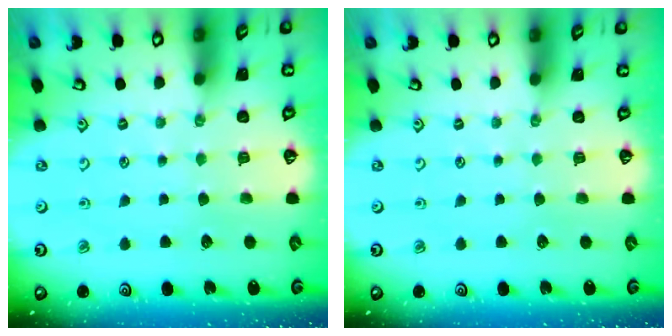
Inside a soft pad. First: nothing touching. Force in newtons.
{"total": 0.0}